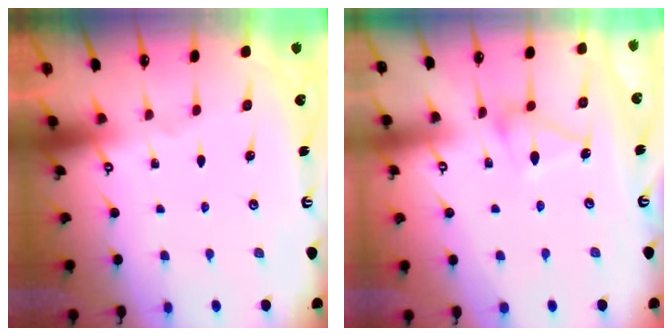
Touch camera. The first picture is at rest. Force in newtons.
{"total": 10.1, "press": 10.1, "slide": 0.9}